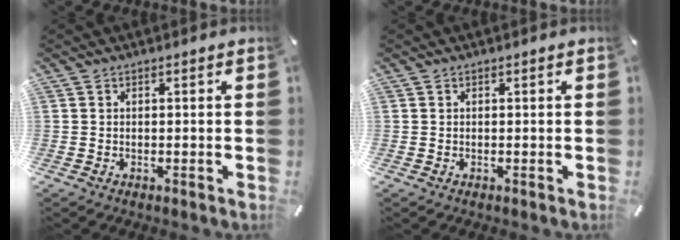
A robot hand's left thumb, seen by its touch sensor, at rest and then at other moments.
{"total": 0.0}